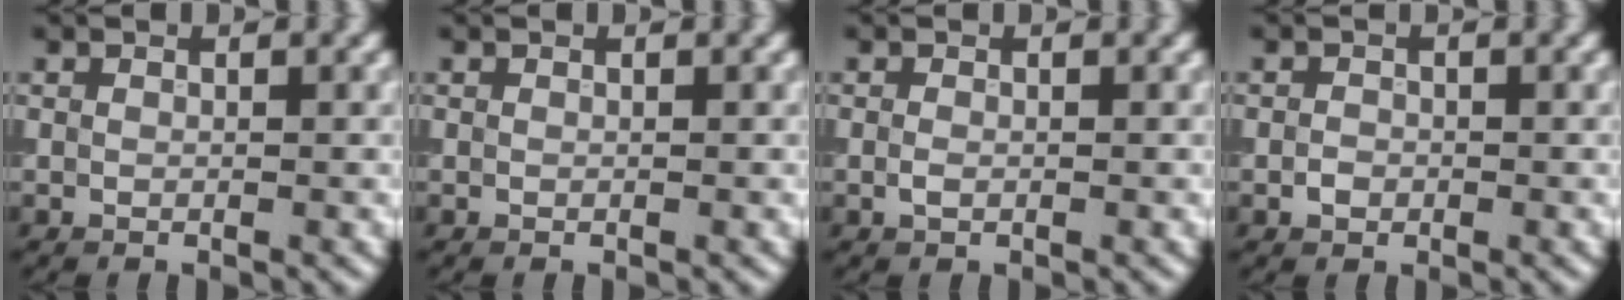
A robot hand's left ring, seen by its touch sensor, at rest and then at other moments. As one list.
[{"total": 0.0}, {"total": 0.8, "force": [-0.1, 0.5, 0.6], "torque": [-0.016, -0.001, -0.003]}, {"total": 1.0, "force": [-0.3, 0.8, 0.5], "torque": [-0.007, 0.000, -0.008]}]